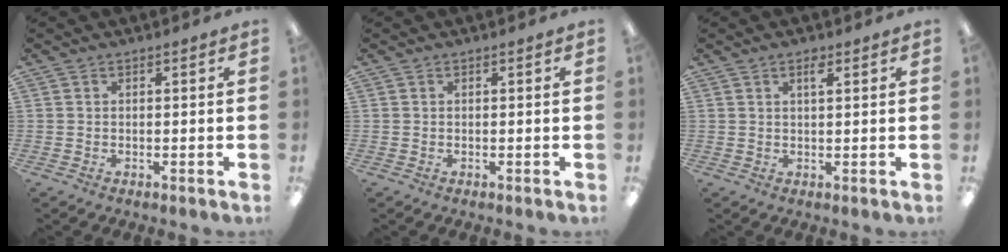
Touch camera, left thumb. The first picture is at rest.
{"total": 0.0}
{"total": 2.1, "force": [1.4, 0.6, 1.5], "torque": [-0.026, -0.001, 0.022]}